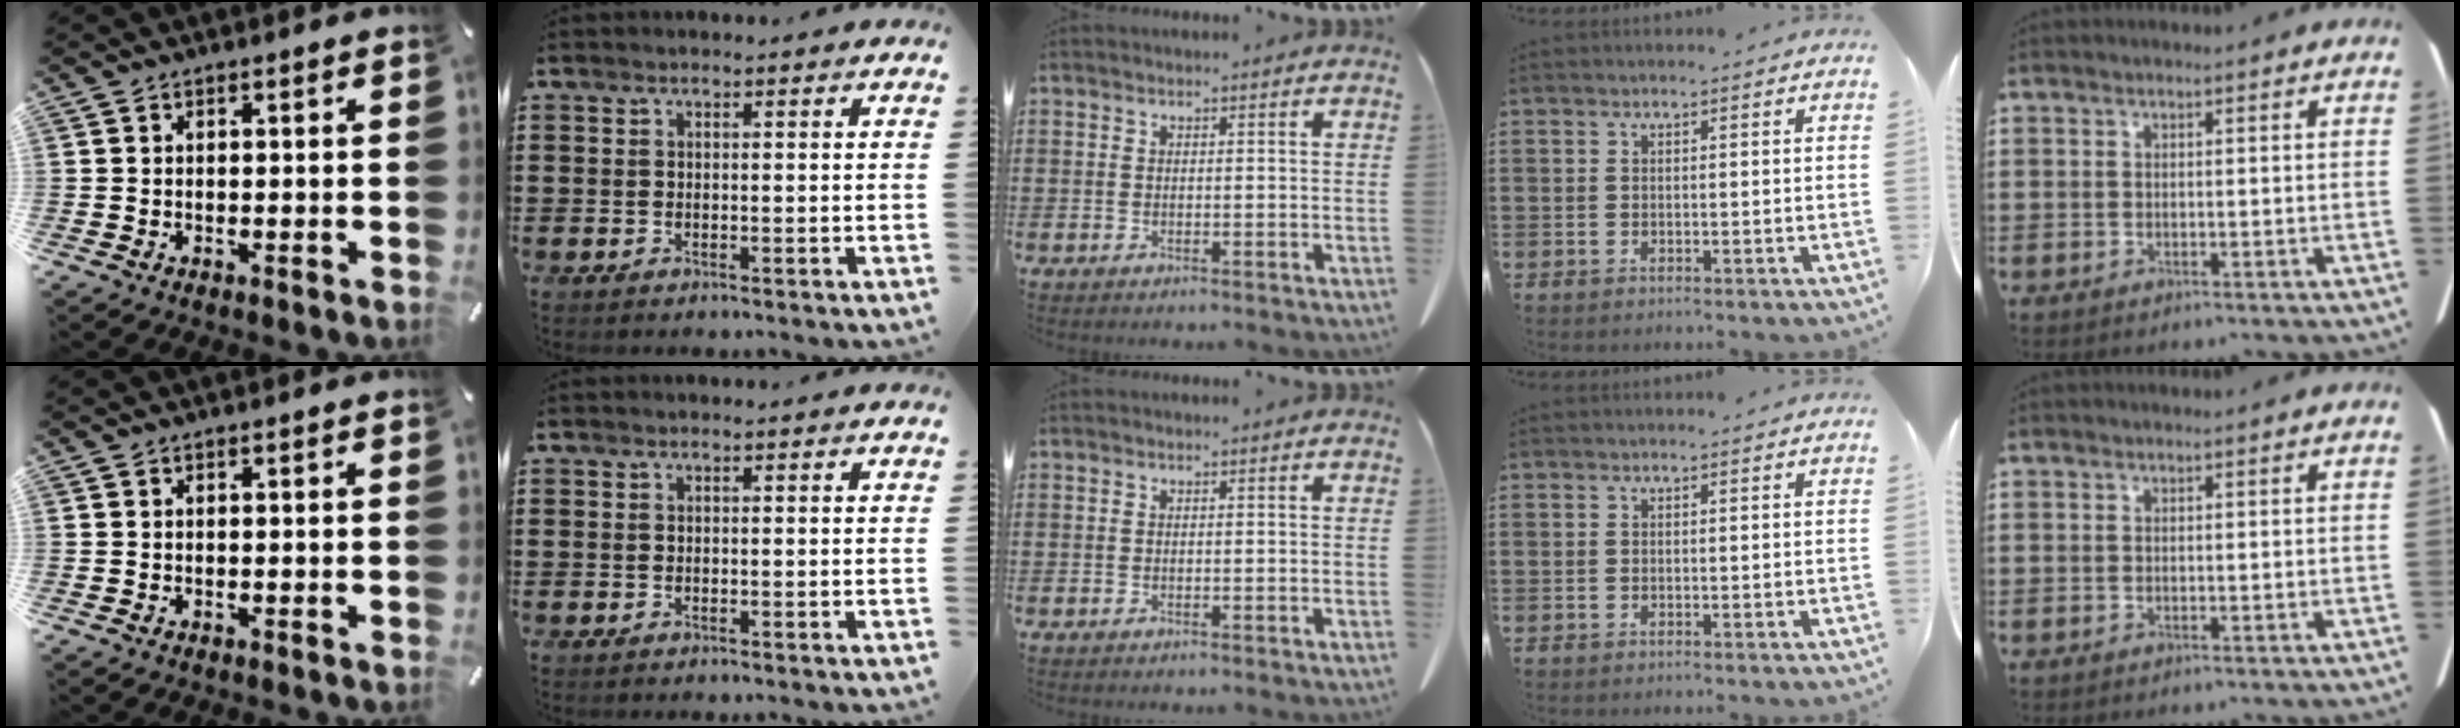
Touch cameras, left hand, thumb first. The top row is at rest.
{}